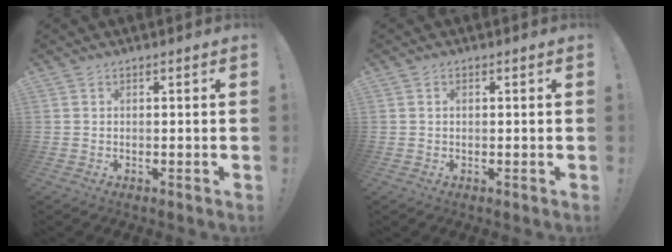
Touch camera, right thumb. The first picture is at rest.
{"total": 0.7, "force": [0.2, 0.4, 0.5], "torque": [-0.016, 0.004, 0.004]}